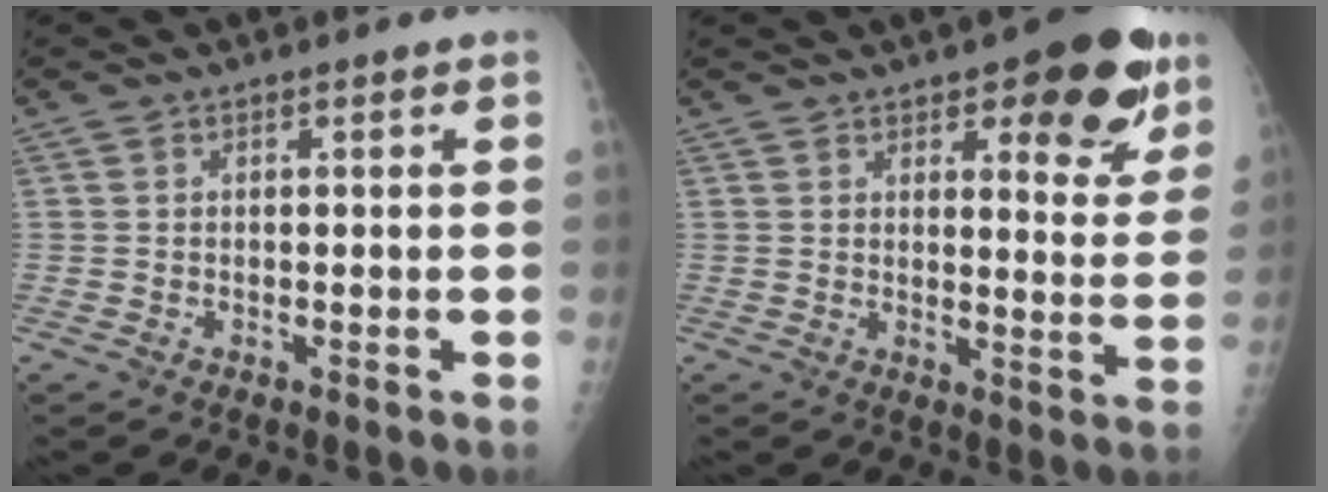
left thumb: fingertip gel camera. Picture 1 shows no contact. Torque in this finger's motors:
{"motor_torque": [0.01, 0.11, 0.01, -0.10, 0.14]}